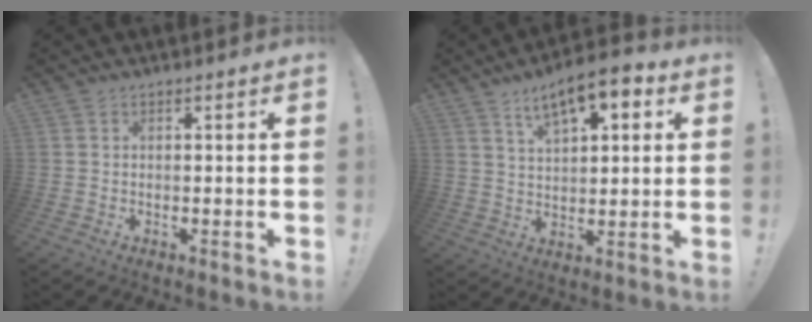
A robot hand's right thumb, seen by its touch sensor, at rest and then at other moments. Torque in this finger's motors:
{"motor_torque": [1.67, 1.69, 0.61, 0.58, 0.06]}